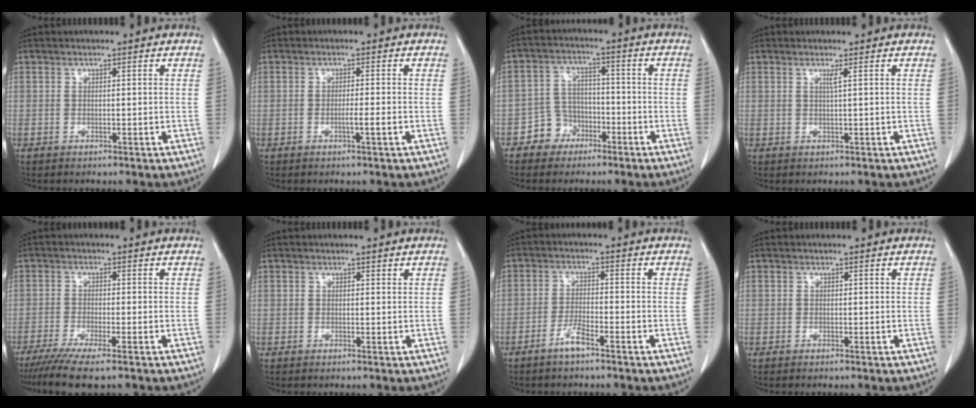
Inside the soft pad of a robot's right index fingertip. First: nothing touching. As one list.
[{"total": 1.9, "force": [-0.7, -0.3, 1.8], "torque": [-0.032, -0.002, -0.013]}, {"total": 5.6, "force": [-3.2, 4.6, 0.6], "torque": [-0.006, 0.016, -0.055]}, {"total": 0.9, "force": [0.4, -0.3, 0.8], "torque": [-0.024, -0.004, 0.010]}, {"total": 7.2, "force": [-5.5, 0.1, 4.6], "torque": [-0.071, -0.018, -0.090]}, {"total": 0.0}, {"total": 3.5, "force": [-2.6, 0.3, 2.3], "torque": [-0.048, 0.000, -0.051]}, {"total": 0.0}]